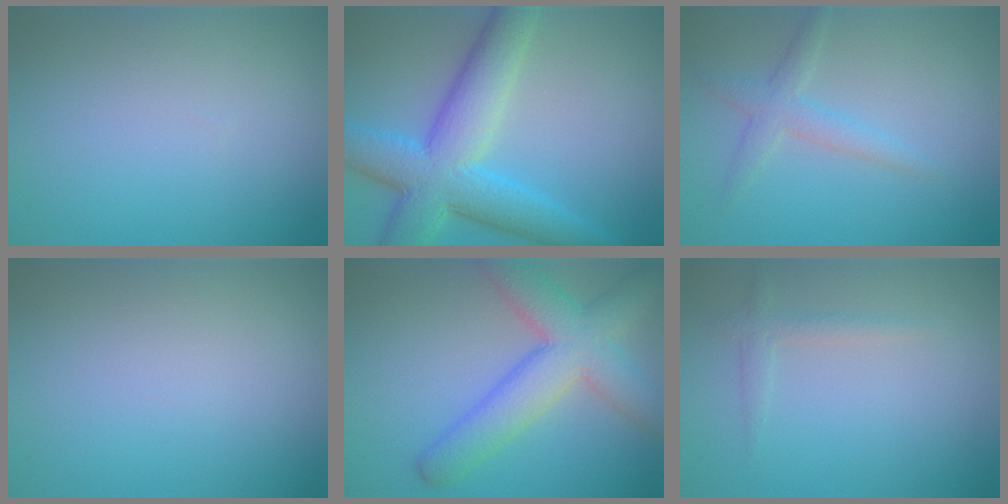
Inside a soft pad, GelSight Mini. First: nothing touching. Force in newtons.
{"total": 9.0, "press": 9.0, "slide": 0.2}
{"total": 2.3, "press": 2.3, "slide": 0.0}
{"total": 0.0}
{"total": 7.5, "press": 7.5, "slide": 0.4}
{"total": 1.3, "press": 1.3, "slide": 0.1}